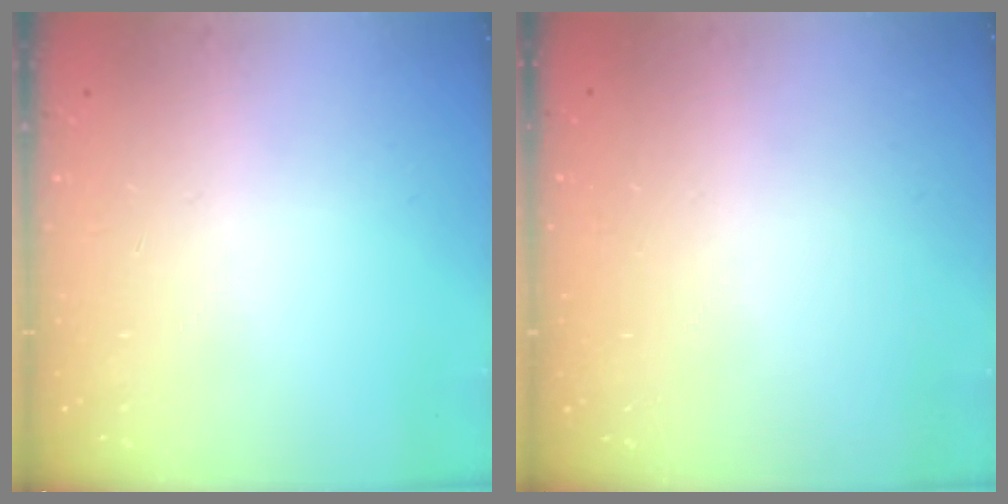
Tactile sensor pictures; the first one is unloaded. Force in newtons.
{"total": 0.0}